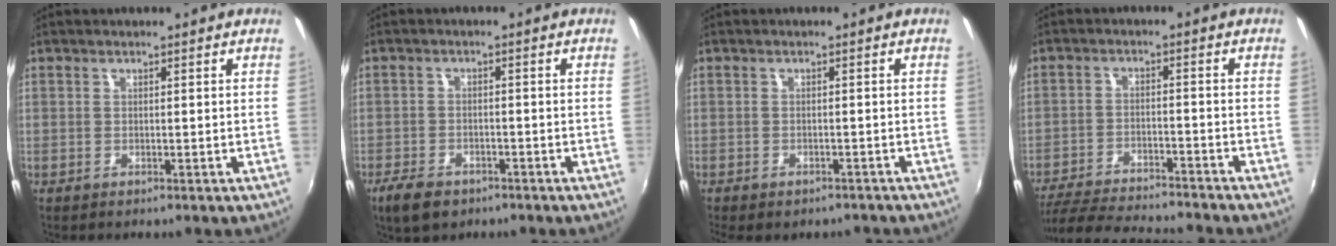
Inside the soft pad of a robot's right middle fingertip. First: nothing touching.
{"total": 6.0, "force": [-4.1, 3.3, 2.9], "torque": [-0.081, -0.009, -0.067]}
{"total": 5.5, "force": [-4.4, 2.3, 2.5], "torque": [-0.053, -0.022, -0.052]}
{"total": 15.8, "force": [-14.2, 1.6, 6.7], "torque": [-0.142, -0.020, -0.222]}